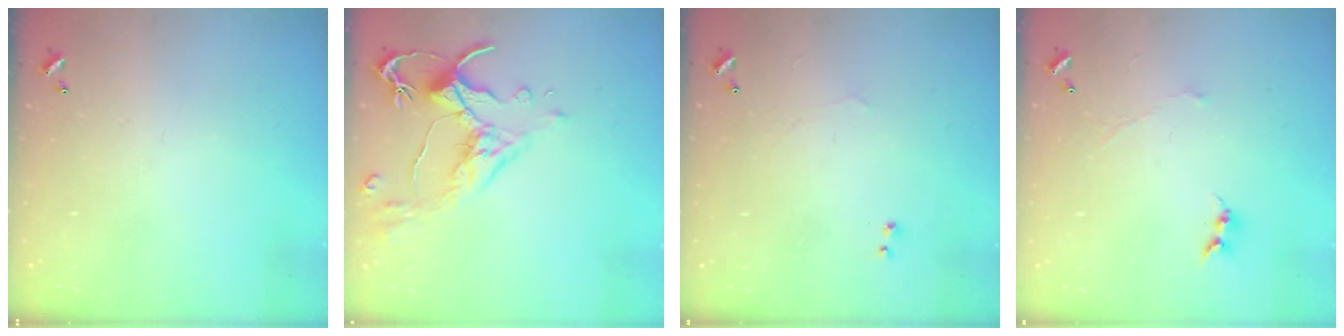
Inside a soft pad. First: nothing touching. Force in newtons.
{"total": 2.6, "press": 2.2, "slide": 1.3}
{"total": 1.0, "press": 0.5, "slide": 0.8}
{"total": 0.0}